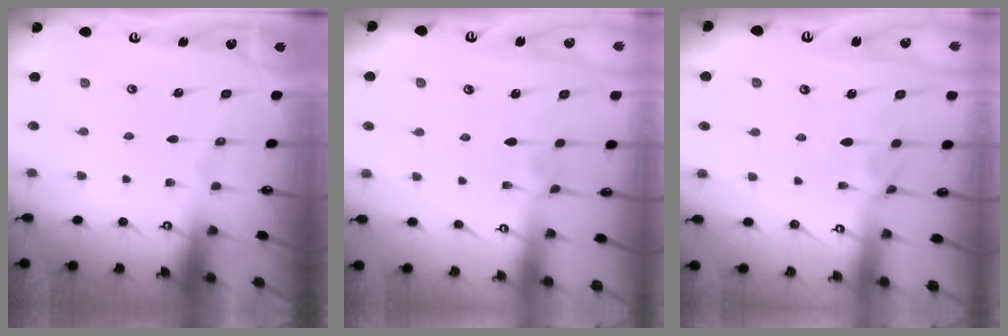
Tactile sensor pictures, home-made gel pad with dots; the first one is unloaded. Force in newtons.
{"total": 3.4, "press": 3.4, "slide": 0.2}
{"total": 1.2, "press": 0.9, "slide": 0.8}